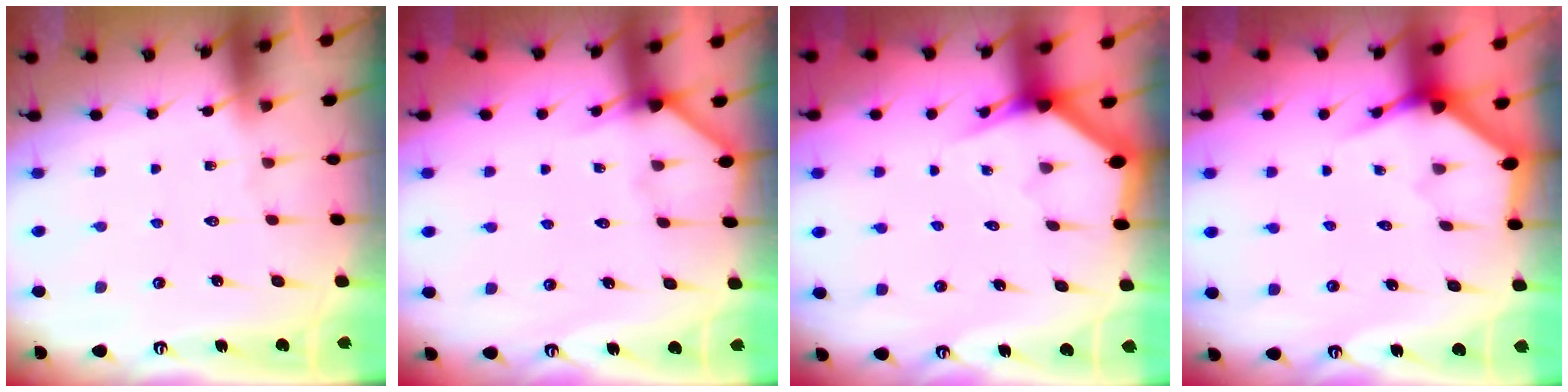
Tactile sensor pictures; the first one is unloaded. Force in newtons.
{"total": 4.2, "press": 4.2, "slide": 0.3}
{"total": 2.7, "press": 2.7, "slide": 0.1}
{"total": 3.5, "press": 3.4, "slide": 0.2}